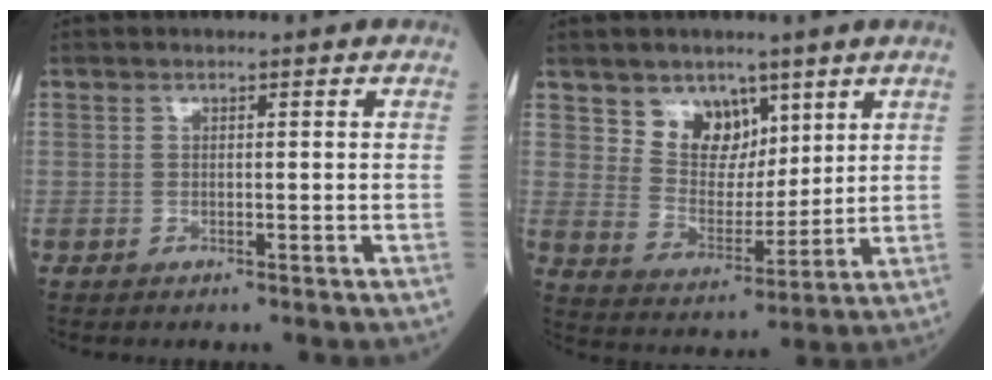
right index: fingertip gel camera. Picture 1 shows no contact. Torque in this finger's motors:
{"motor_torque": [0.15, 0.14, 0.09, 0.04]}